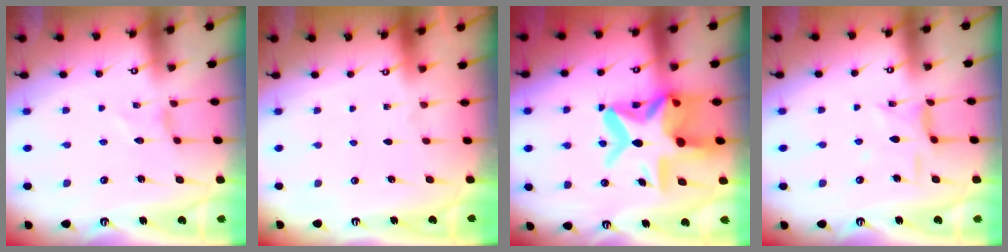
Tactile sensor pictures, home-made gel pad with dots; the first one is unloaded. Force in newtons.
{"total": 0.0}
{"total": 19.6, "press": 19.5, "slide": 1.6}
{"total": 7.2, "press": 7.2, "slide": 0.6}